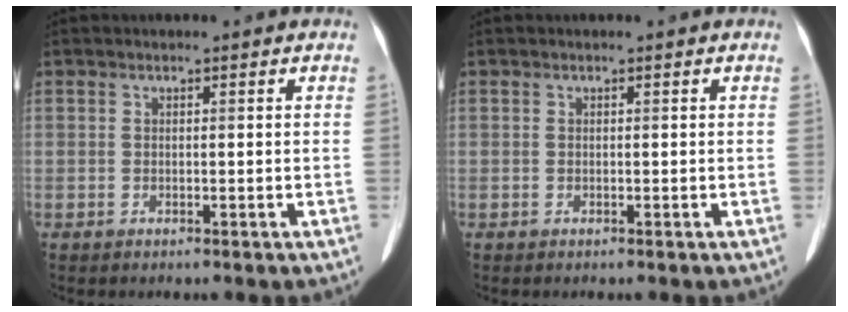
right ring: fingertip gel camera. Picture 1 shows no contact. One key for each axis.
{"total": 0.0}